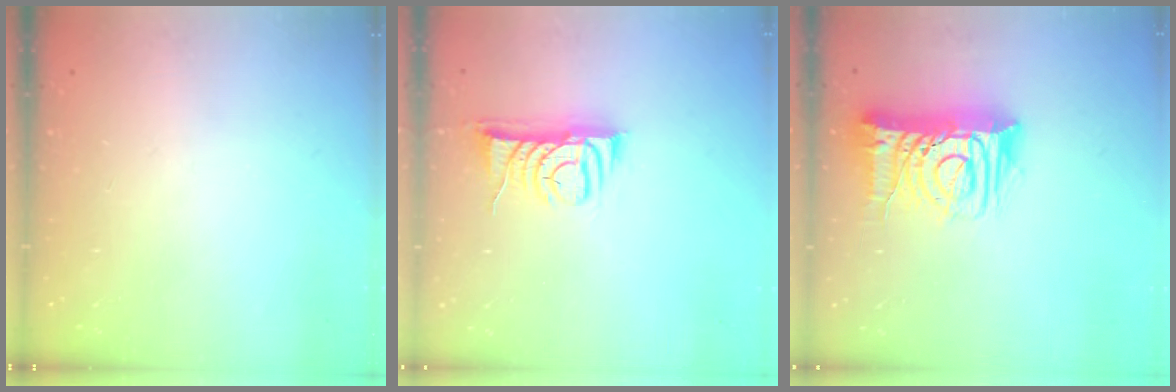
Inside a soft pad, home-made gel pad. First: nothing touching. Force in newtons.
{"total": 9.0, "press": 8.9, "slide": 0.5}
{"total": 13.2, "press": 13.1, "slide": 1.8}